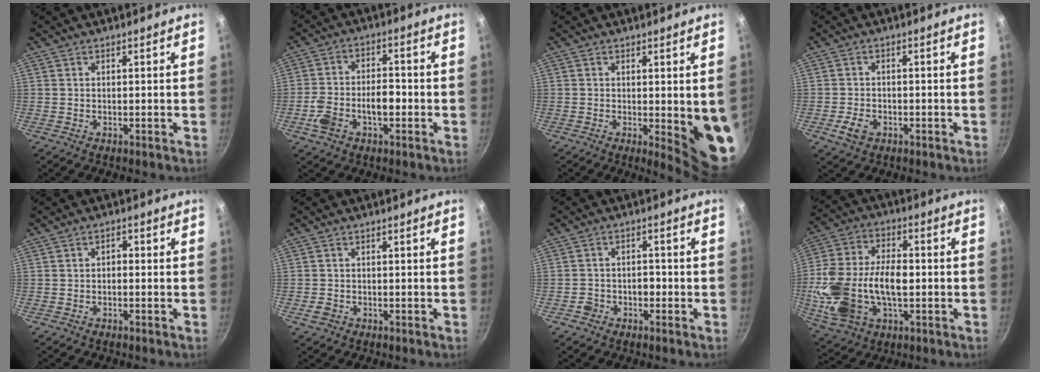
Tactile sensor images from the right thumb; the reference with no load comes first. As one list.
[{"total": 8.6, "force": [-2.7, 5.0, 6.5], "torque": [-0.105, 0.037, -0.052]}, {"total": 8.8, "force": [-0.5, 2.3, 8.5], "torque": [-0.083, -0.018, -0.002]}, {"total": 4.0, "force": [-1.7, 2.7, 2.3], "torque": [-0.041, 0.012, -0.029]}, {"total": 1.4, "force": [-0.5, 0.9, 1.0], "torque": [-0.013, 0.011, -0.009]}, {"total": 1.9, "force": [-0.8, 1.4, 0.8], "torque": [-0.017, 0.006, -0.015]}, {"total": 3.3, "force": [-1.5, 2.6, 1.4], "torque": [-0.002, 0.026, -0.025]}, {"total": 19.0, "force": [-2.2, 11.6, 14.9], "torque": [-0.286, 0.026, -0.035]}]